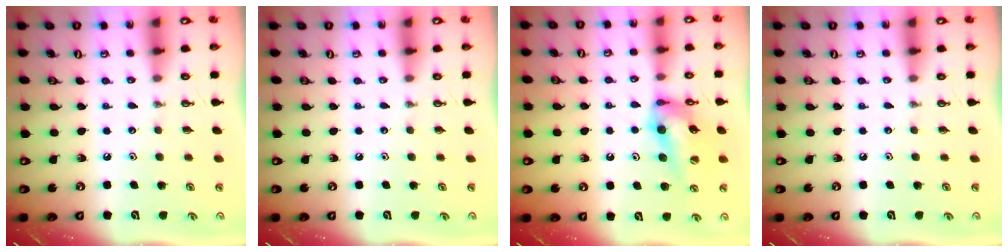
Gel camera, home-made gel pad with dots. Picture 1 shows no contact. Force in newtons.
{"total": 0.0}
{"total": 11.4, "press": 10.7, "slide": 3.9}
{"total": 0.0}